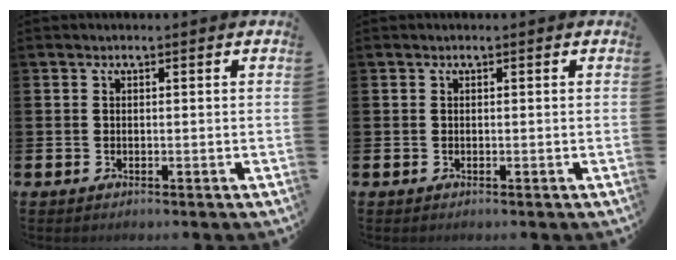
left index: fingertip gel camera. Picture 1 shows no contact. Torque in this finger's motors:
{"motor_torque": [0.00, 0.00, 0.00, 0.00]}